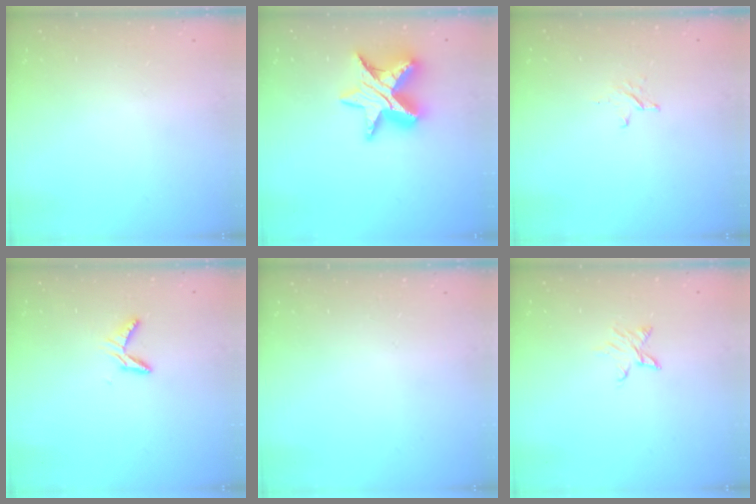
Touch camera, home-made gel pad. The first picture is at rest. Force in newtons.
{"total": 14.3, "press": 14.2, "slide": 0.9}
{"total": 2.6, "press": 2.6, "slide": 0.3}
{"total": 4.6, "press": 4.6, "slide": 0.4}
{"total": 0.0}
{"total": 3.6, "press": 3.6, "slide": 0.4}